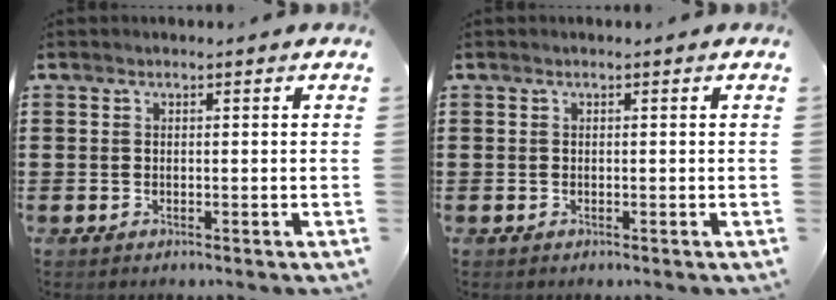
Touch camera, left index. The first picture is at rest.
{"total": 0.0}